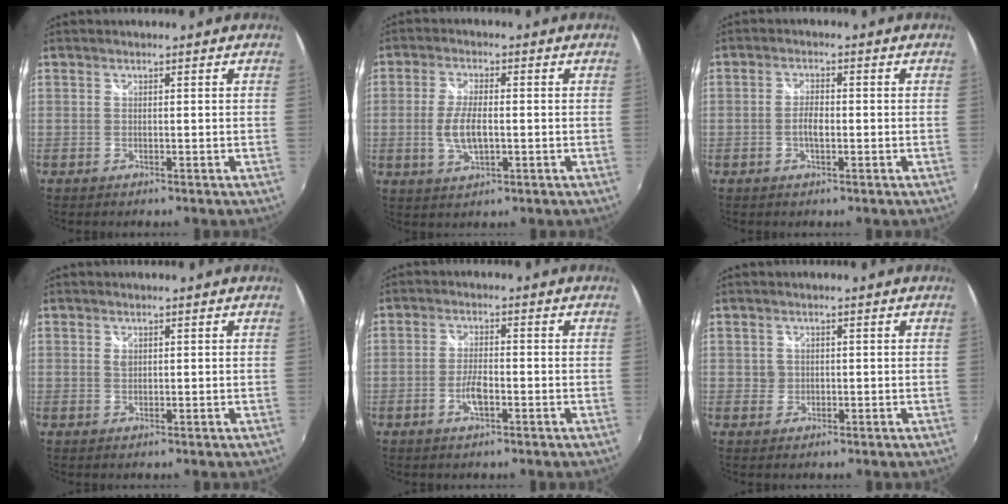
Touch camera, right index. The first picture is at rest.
{"total": 6.5, "force": [-0.9, 2.6, 5.9], "torque": [-0.122, -0.004, -0.015]}
{"total": 2.9, "force": [-0.7, 1.2, 2.6], "torque": [-0.052, 0.002, -0.015]}
{"total": 1.1, "force": [0.4, 0.8, 0.6], "torque": [-0.010, 0.002, 0.007]}
{"total": 3.9, "force": [-1.6, 1.4, 3.3], "torque": [-0.070, 0.000, -0.030]}
{"total": 1.7, "force": [0.2, 1.6, 0.1], "torque": [0.002, 0.001, 0.002]}